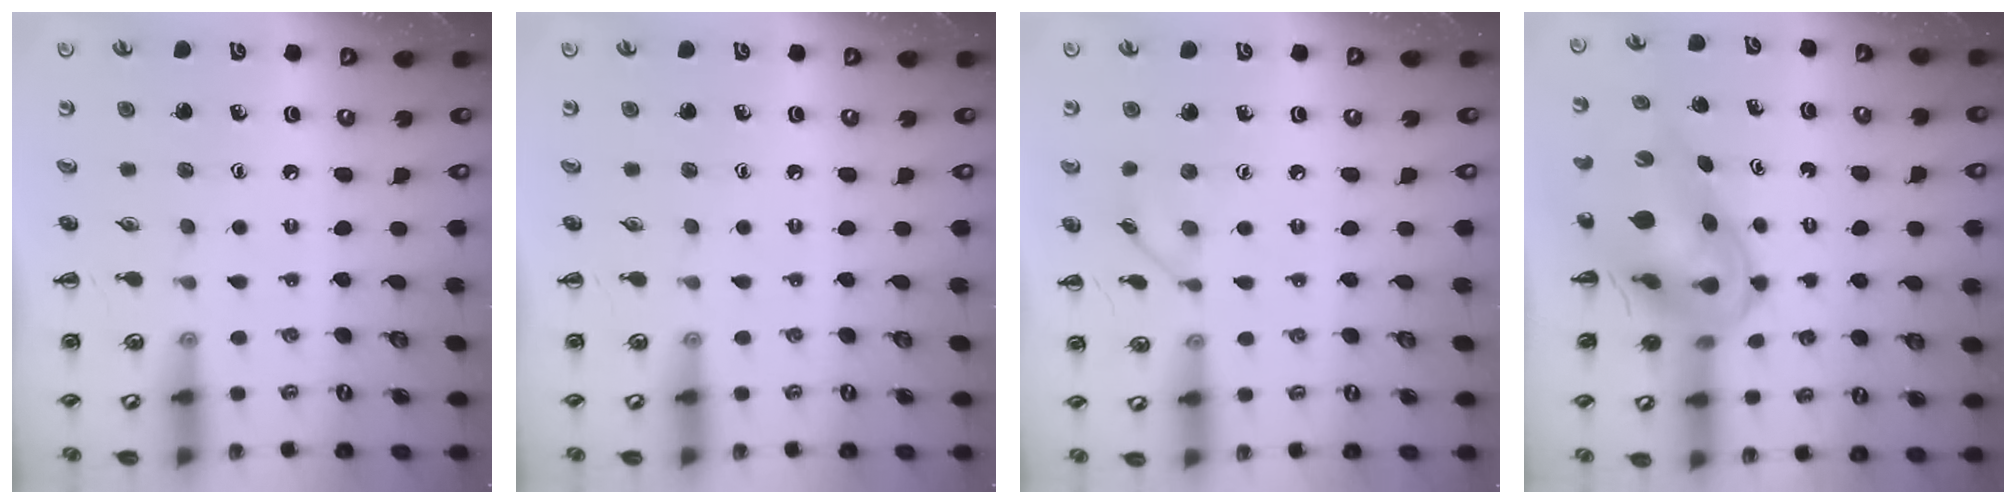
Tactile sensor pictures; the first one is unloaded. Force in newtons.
{"total": 0.0}
{"total": 6.3, "press": 6.2, "slide": 1.4}
{"total": 12.2, "press": 11.7, "slide": 3.5}